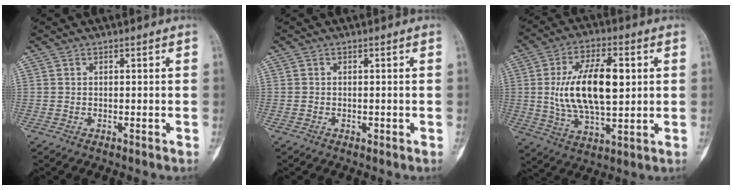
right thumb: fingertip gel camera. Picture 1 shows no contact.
{"total": 0.6, "force": [-0.2, 0.5, 0.3], "torque": [-0.005, 0.003, -0.003]}
{"total": 17.0, "force": [2.1, 8.2, 14.8], "torque": [-0.253, -0.003, 0.041]}